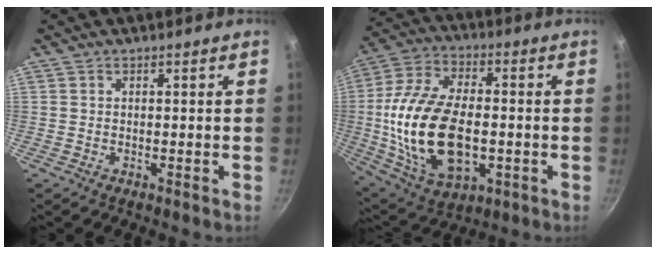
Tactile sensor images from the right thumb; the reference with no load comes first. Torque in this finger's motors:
{"motor_torque": [-0.44, 1.92, 2.23, -0.53, 0.64]}